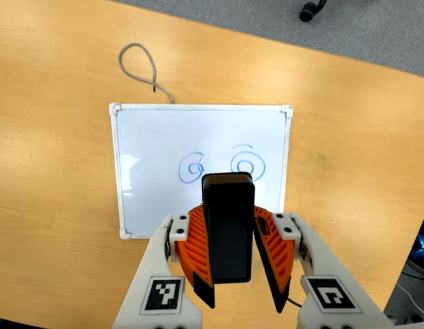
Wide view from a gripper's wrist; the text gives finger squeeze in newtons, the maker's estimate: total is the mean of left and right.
{"total": 7.2, "left": 8.0, "right": 6.5}